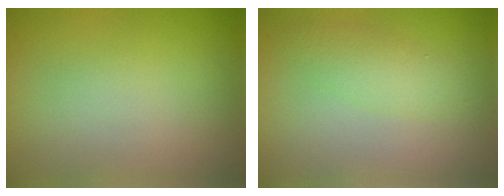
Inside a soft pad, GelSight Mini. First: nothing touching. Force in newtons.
{"total": 2.2, "press": 2.2, "slide": 0.1}